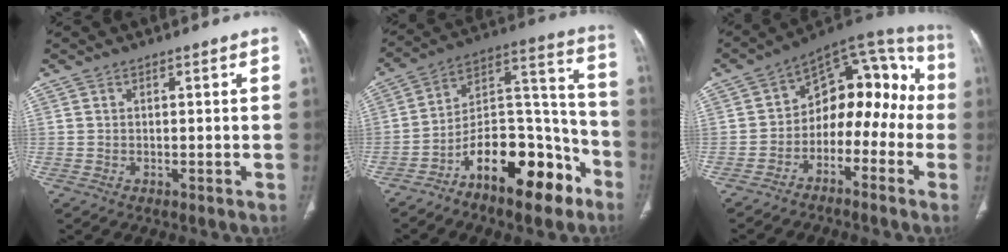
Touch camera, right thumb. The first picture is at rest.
{"total": 19.4, "force": [-11.3, 8.6, 13.1], "torque": [-0.174, 0.107, -0.187]}
{"total": 15.3, "force": [-4.2, 10.4, 10.4], "torque": [-0.086, 0.093, -0.075]}